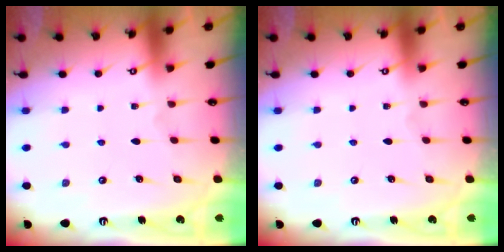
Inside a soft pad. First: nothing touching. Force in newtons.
{"total": 0.0}